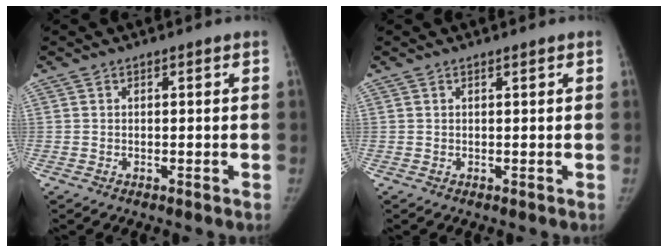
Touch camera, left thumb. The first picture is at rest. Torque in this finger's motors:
{"motor_torque": [-0.29, -0.14, -0.10, 0.00, -0.07]}